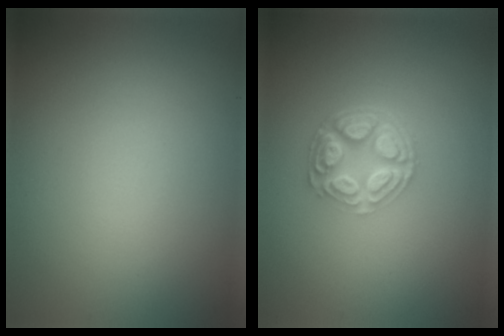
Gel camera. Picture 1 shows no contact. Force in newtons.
{"total": 4.8, "press": 3.4, "slide": 3.4}